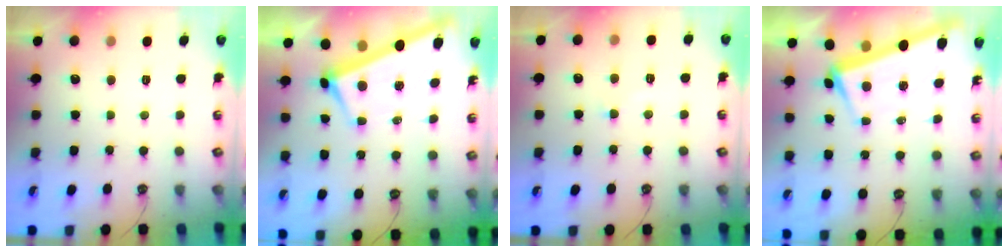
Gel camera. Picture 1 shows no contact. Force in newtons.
{"total": 3.0, "press": 2.9, "slide": 0.9}
{"total": 2.4, "press": 2.3, "slide": 0.7}
{"total": 3.0, "press": 2.8, "slide": 0.9}